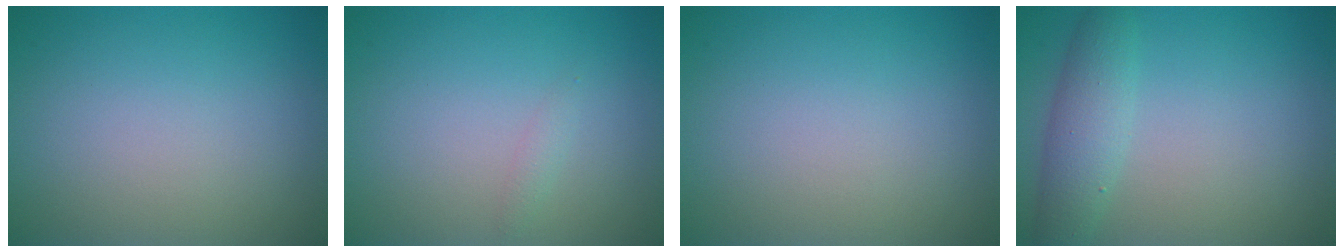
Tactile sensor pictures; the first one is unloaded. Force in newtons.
{"total": 0.7, "press": 0.7, "slide": 0.0}
{"total": 0.0}
{"total": 3.2, "press": 3.2, "slide": 0.1}